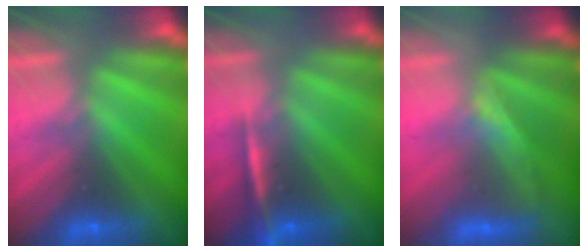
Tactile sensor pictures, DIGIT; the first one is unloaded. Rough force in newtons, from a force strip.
{"total": 2.3}
{"total": 2.1}